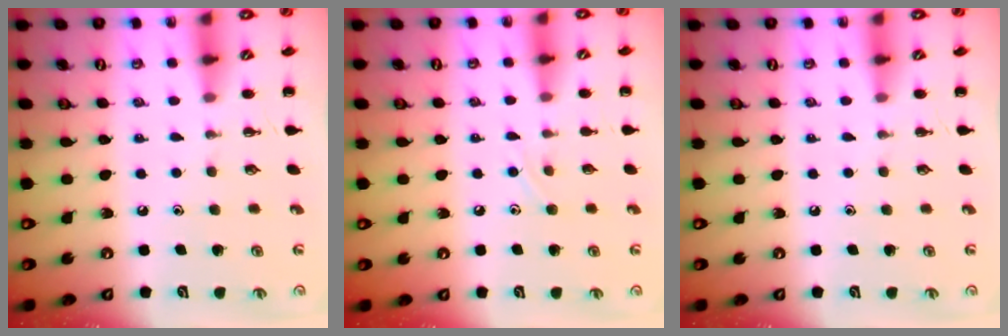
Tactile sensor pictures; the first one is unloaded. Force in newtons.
{"total": 3.9, "press": 3.7, "slide": 1.2}
{"total": 0.0}